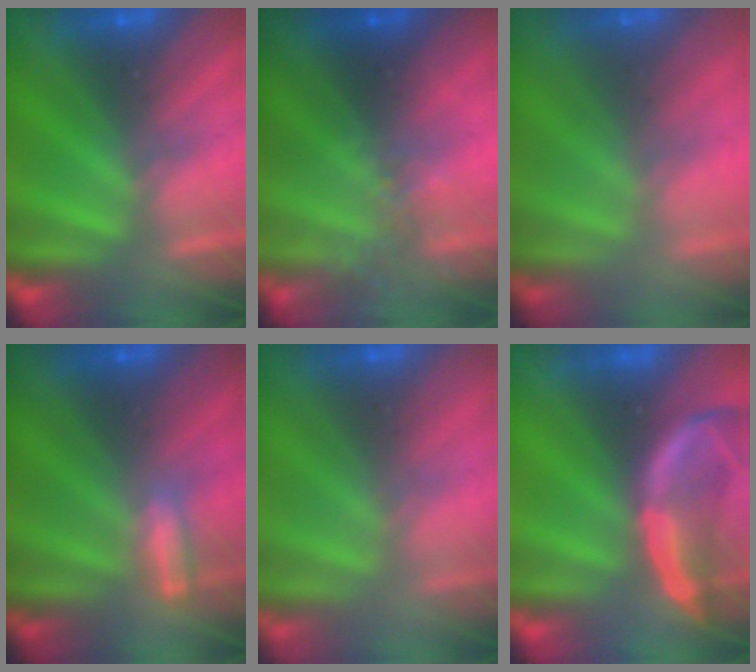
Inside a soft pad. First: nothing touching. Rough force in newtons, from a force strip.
{"total": 2.3}
{"total": 2.4}
{"total": 1.3}
{"total": 3.1}
{"total": 2.0}